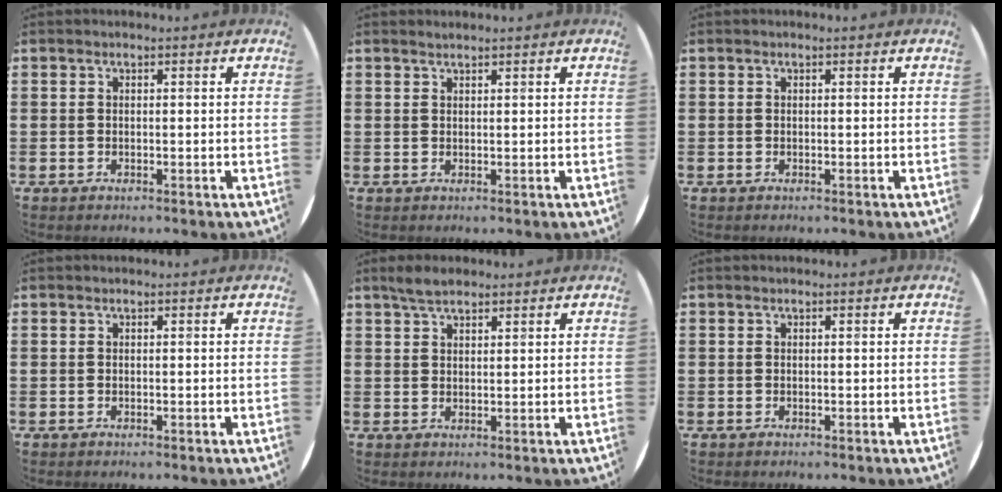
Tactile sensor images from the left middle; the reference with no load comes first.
{"total": 0.7, "force": [0.7, 0.0, 0.1], "torque": [-0.003, -0.001, 0.014]}
{"total": 0.0}
{"total": 0.0}
{"total": 3.1, "force": [2.6, 1.1, 1.3], "torque": [-0.022, 0.004, 0.047]}
{"total": 0.0}